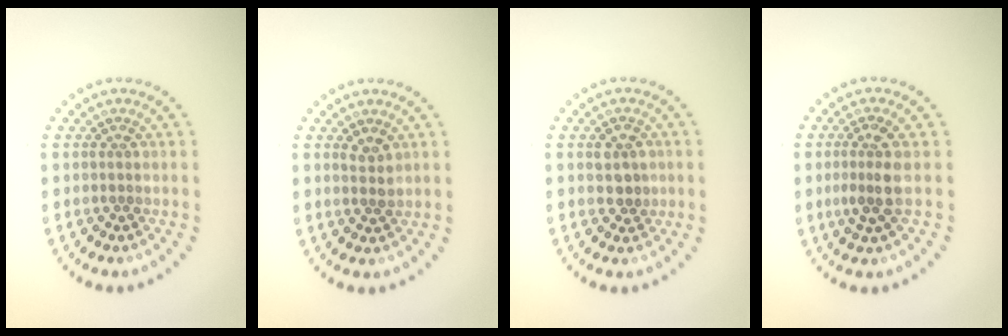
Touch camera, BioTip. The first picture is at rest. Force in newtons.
{"total": 1.3, "press": 1.2, "slide": 0.4}
{"total": 2.1, "press": 2.1, "slide": 0.4}
{"total": 2.7, "press": 2.3, "slide": 1.4}